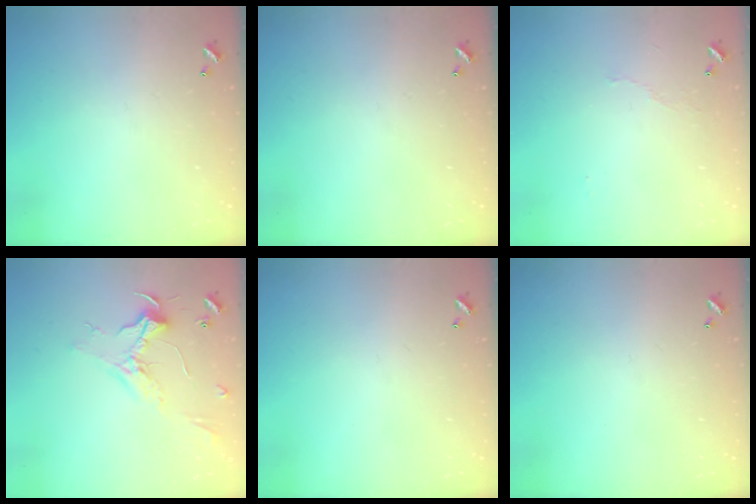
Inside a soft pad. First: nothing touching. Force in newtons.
{"total": 0.0}
{"total": 2.9, "press": 2.8, "slide": 0.6}
{"total": 2.4, "press": 2.3, "slide": 0.7}
{"total": 0.0}
{"total": 0.0}